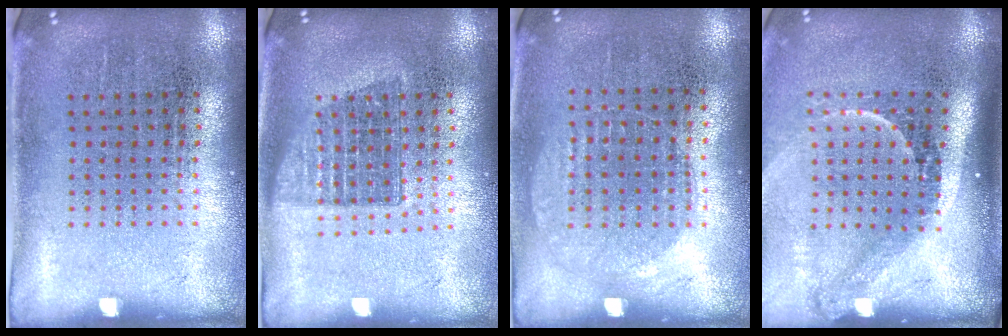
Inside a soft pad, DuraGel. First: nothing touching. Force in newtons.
{"total": 1.4, "press": 1.2, "slide": 0.8}
{"total": 0.9, "press": 0.8, "slide": 0.3}
{"total": 2.2, "press": 1.4, "slide": 1.7}